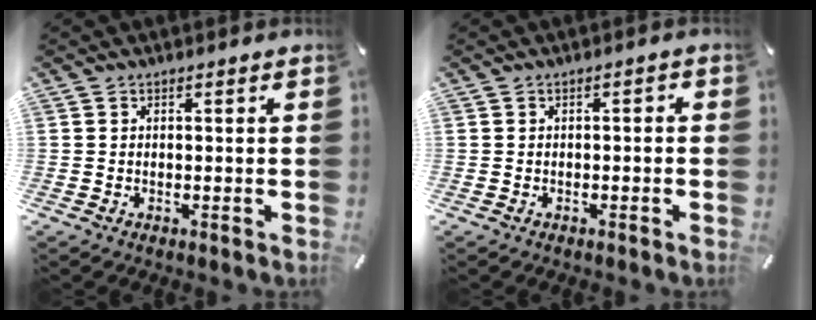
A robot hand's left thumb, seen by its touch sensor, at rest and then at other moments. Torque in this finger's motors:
{"motor_torque": [-0.29, -0.23, 0.03, 0.13, 0.04]}